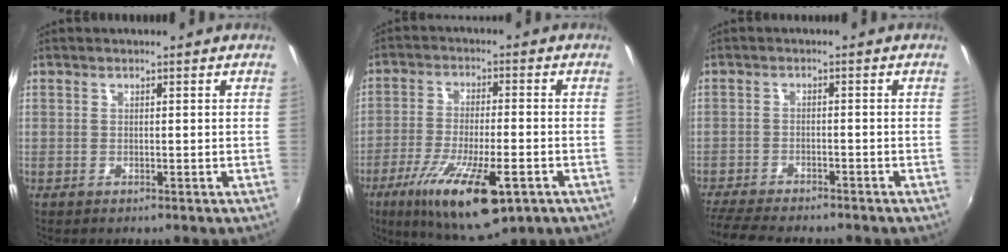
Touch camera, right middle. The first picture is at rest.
{"total": 16.7, "force": [-8.6, 4.4, 13.6], "torque": [-0.259, -0.051, -0.140]}
{"total": 10.4, "force": [-9.2, 2.0, 4.4], "torque": [-0.111, -0.026, -0.151]}